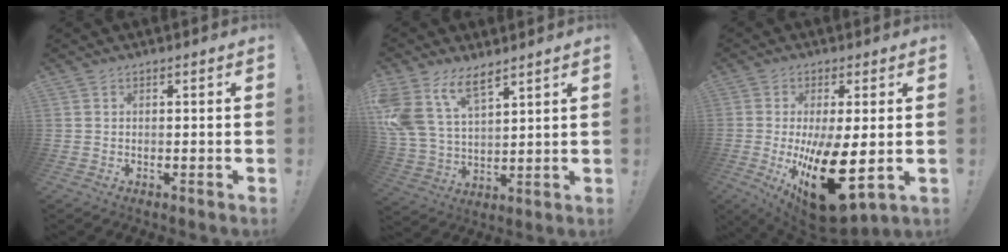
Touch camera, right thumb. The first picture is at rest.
{"total": 12.6, "force": [8.5, 6.2, 6.8], "torque": [-0.158, -0.046, 0.164]}
{"total": 19.1, "force": [-4.0, 7.1, 17.3], "torque": [-0.281, -0.005, -0.047]}